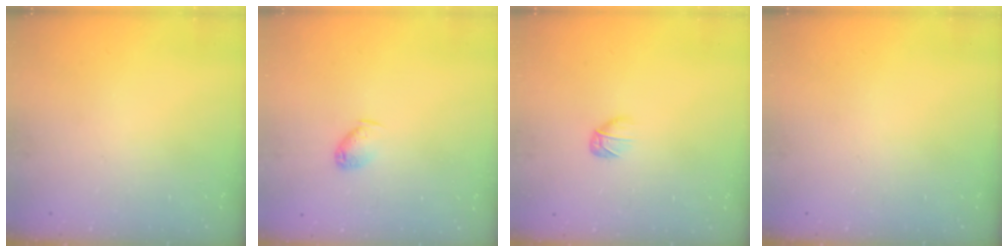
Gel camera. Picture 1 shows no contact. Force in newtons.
{"total": 5.8, "press": 5.7, "slide": 1.0}
{"total": 3.4, "press": 3.3, "slide": 0.9}
{"total": 0.0}